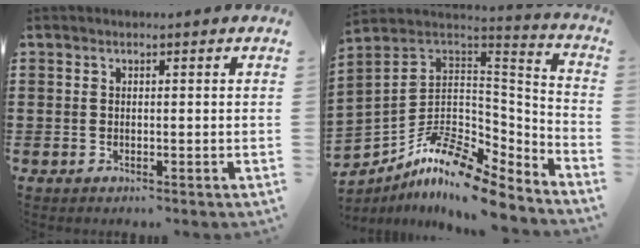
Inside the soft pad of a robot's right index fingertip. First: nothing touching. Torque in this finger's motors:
{"motor_torque": [-1.78, 0.35, -0.15, -0.21]}